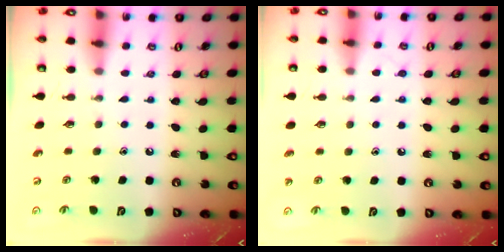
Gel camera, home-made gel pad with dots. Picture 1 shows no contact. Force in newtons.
{"total": 5.8, "press": 5.8, "slide": 0.6}